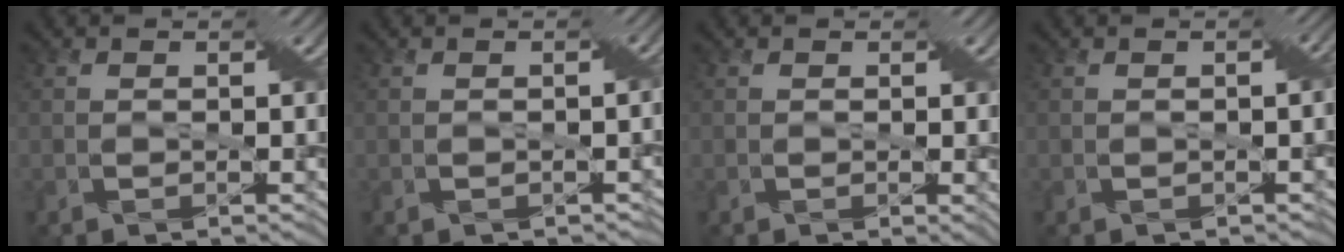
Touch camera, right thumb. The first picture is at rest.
{"total": 1.9, "force": [-0.5, 1.3, 1.3], "torque": [-0.005, -0.009, -0.005]}
{"total": 2.1, "force": [0.1, 1.1, 1.7], "torque": [-0.016, -0.006, 0.005]}
{"total": 1.8, "force": [-0.4, 1.2, 1.2], "torque": [-0.008, -0.008, -0.006]}